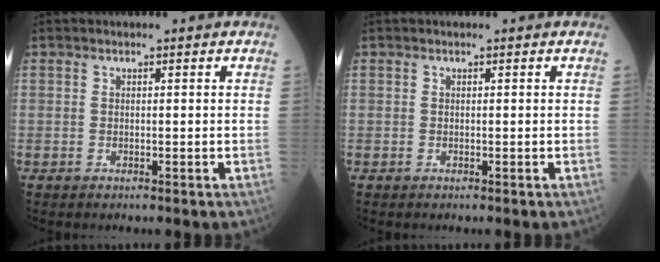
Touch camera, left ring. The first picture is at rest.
{"total": 0.0}